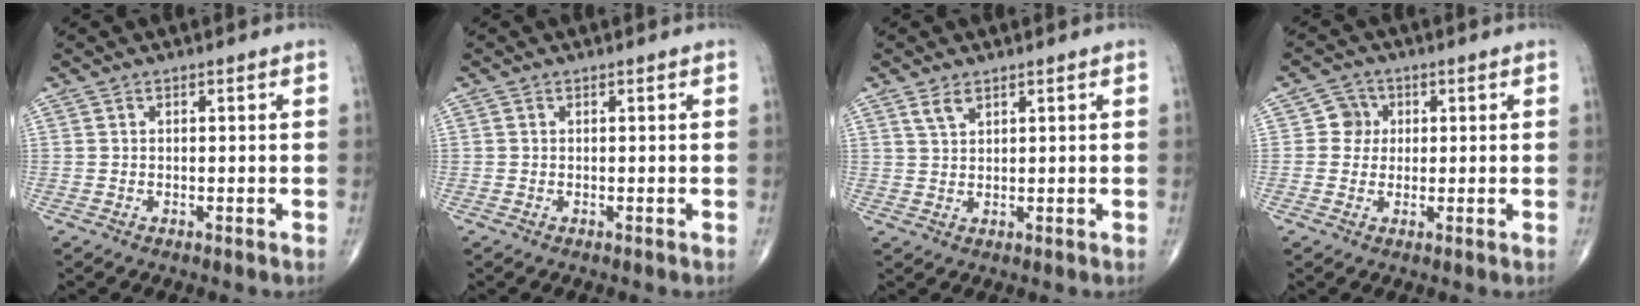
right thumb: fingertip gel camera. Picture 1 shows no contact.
{"total": 0.0}
{"total": 2.6, "force": [1.8, 1.2, 1.5], "torque": [-0.029, -0.005, 0.040]}
{"total": 3.8, "force": [0.6, 3.6, 0.8], "torque": [0.014, 0.006, 0.000]}